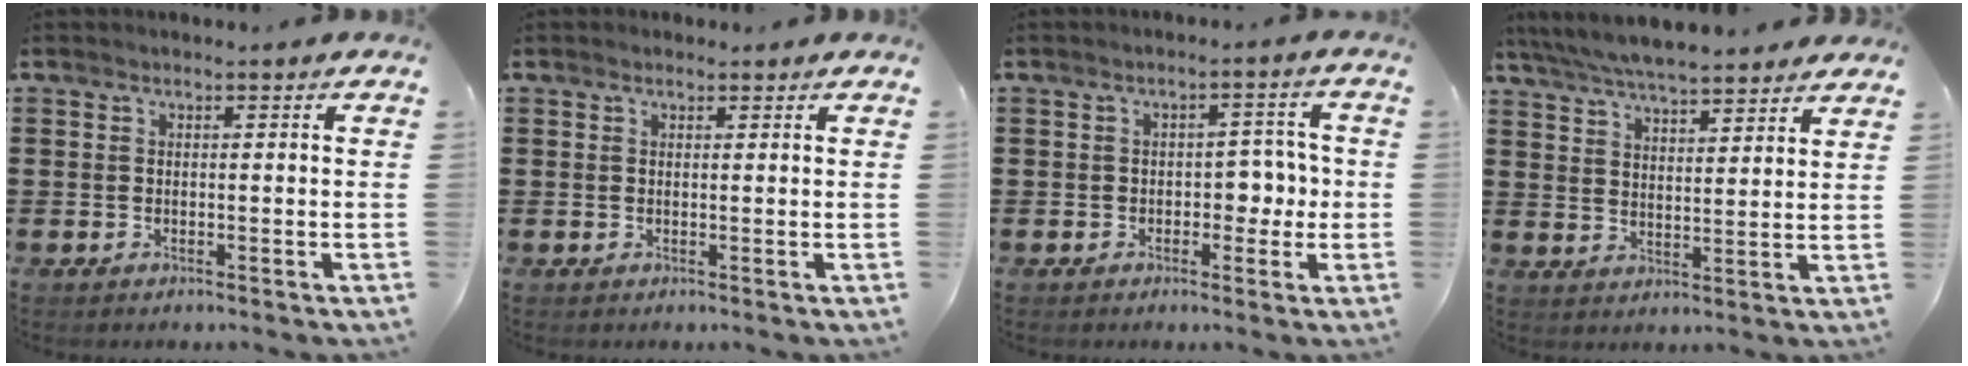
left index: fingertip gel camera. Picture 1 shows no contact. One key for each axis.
{"total": 0.6, "fx": 0.5, "fy": 0.3, "fz": 0.1, "tx": -0.004, "ty": 0.002, "tz": 0.010}
{"total": 3.9, "fx": -0.5, "fy": 2.6, "fz": 2.8, "tx": -0.043, "ty": 0.001, "tz": -0.018}
{"total": 6.1, "fx": 5.9, "fy": 0.1, "fz": 1.6, "tx": -0.053, "ty": -0.025, "tz": 0.105}